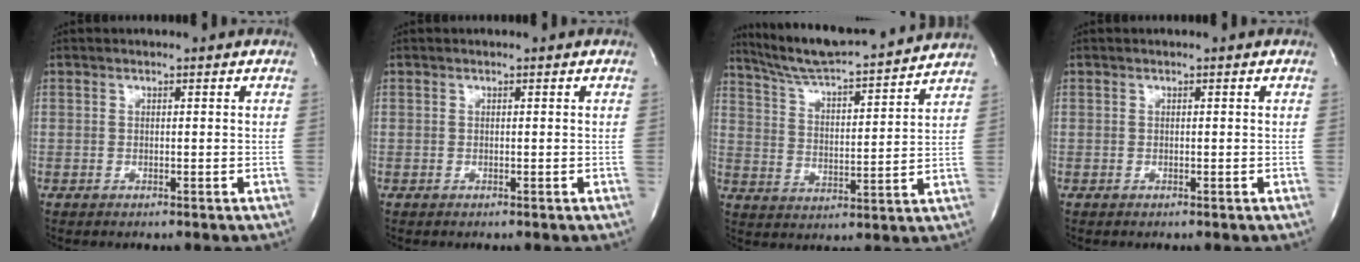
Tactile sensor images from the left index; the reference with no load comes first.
{"total": 0.0}
{"total": 17.4, "force": [16.1, 0.6, 6.7], "torque": [-0.116, 0.000, 0.245]}
{"total": 0.0}